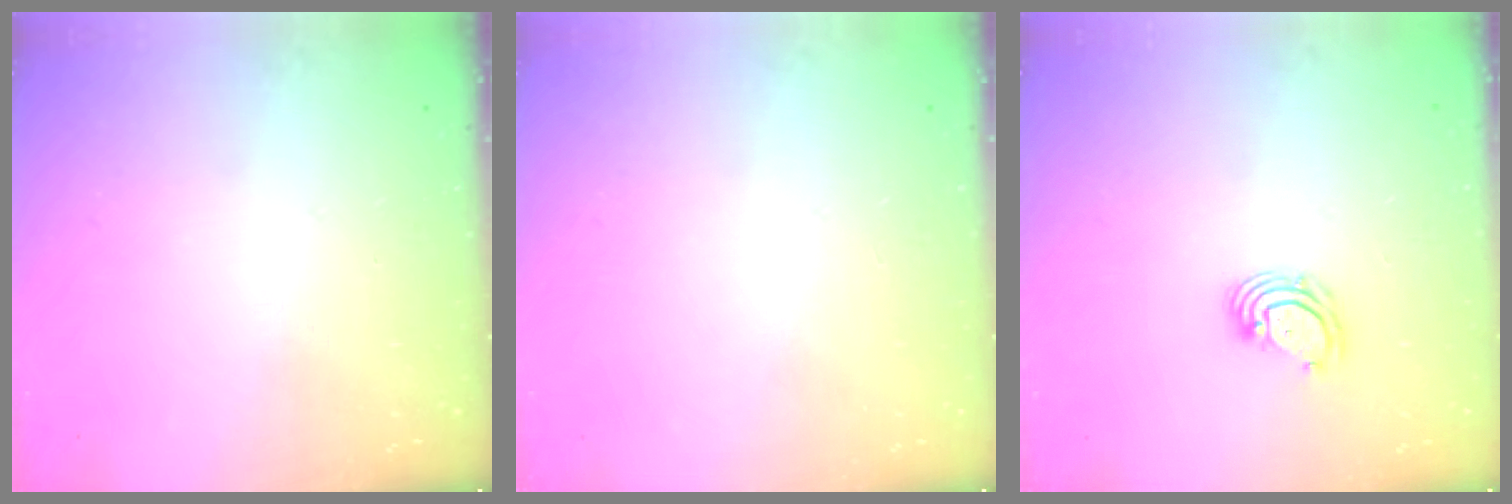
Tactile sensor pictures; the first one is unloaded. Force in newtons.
{"total": 0.0}
{"total": 4.5, "press": 4.5, "slide": 0.5}